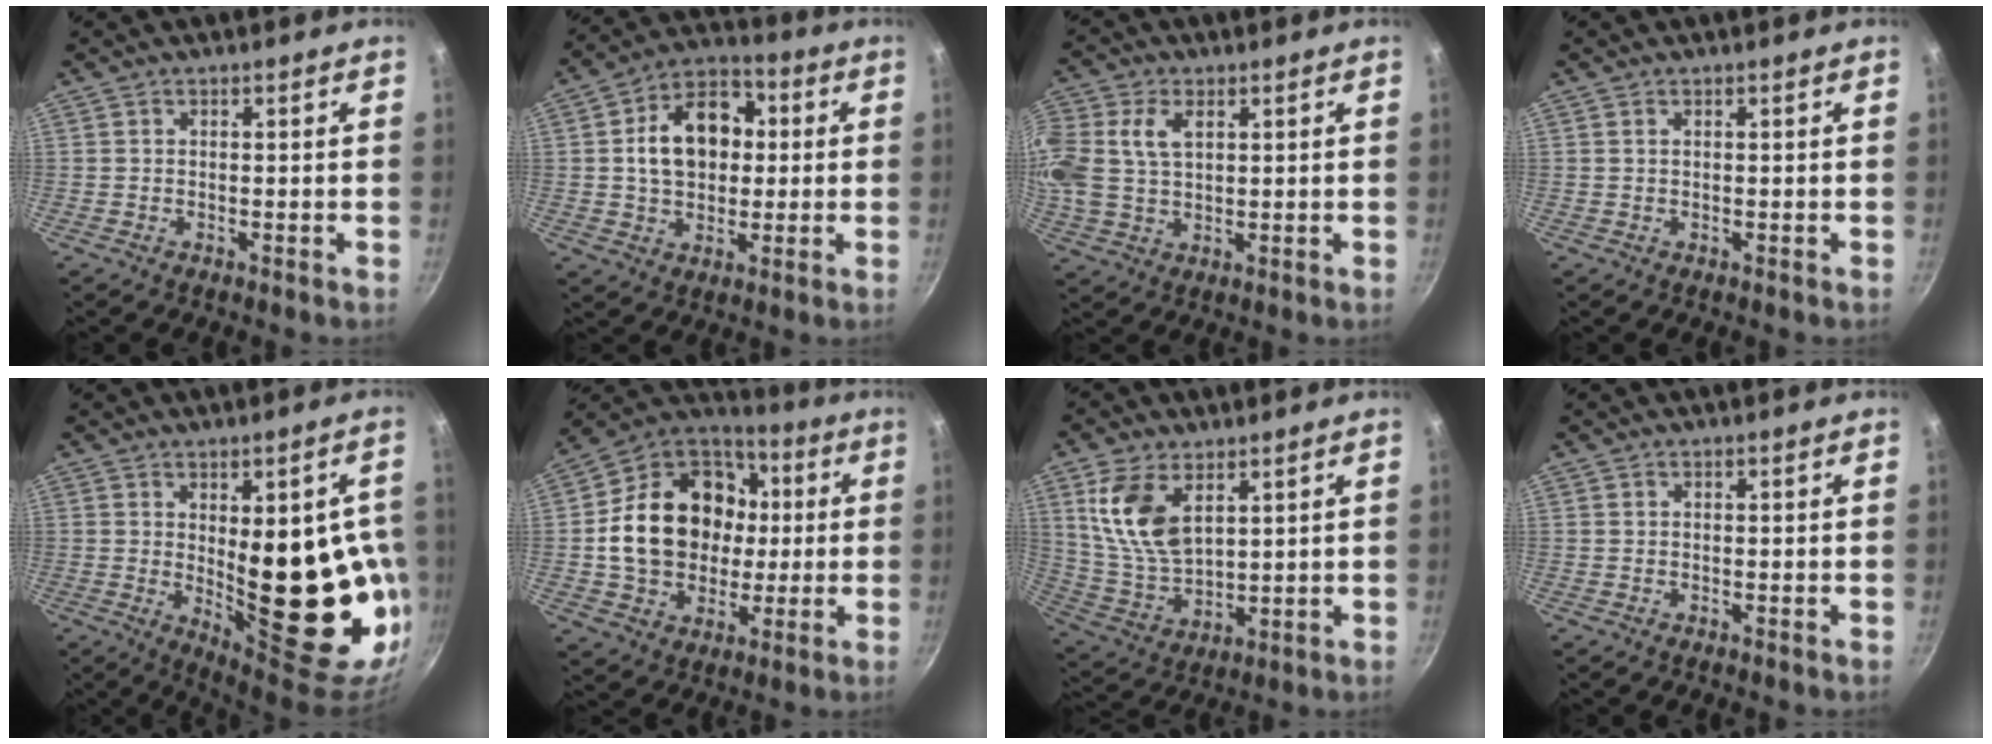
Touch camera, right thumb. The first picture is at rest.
{"total": 14.5, "force": [1.7, 10.5, 9.9], "torque": [-0.124, 0.024, 0.016]}
{"total": 13.7, "force": [3.7, 9.7, 8.9], "torque": [-0.210, 0.020, 0.070]}
{"total": 0.0}
{"total": 23.0, "force": [-0.4, 9.6, 20.9], "torque": [-0.239, -0.023, 0.026]}
{"total": 22.7, "force": [1.0, 18.1, 13.7], "torque": [-0.219, 0.038, 0.021]}
{"total": 12.6, "force": [5.2, 7.1, 9.1], "torque": [-0.168, -0.030, 0.115]}
{"total": 0.0}